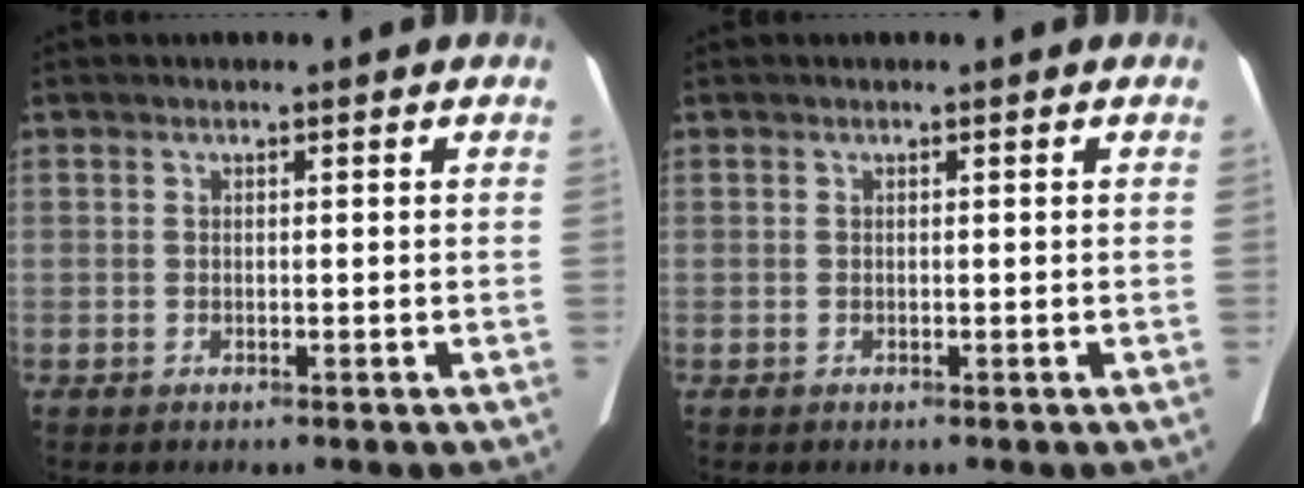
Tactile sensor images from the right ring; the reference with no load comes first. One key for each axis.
{"total": 0.0}